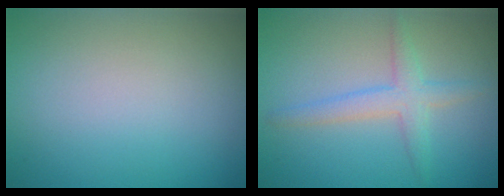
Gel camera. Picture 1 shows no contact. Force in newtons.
{"total": 2.8, "press": 2.7, "slide": 0.2}